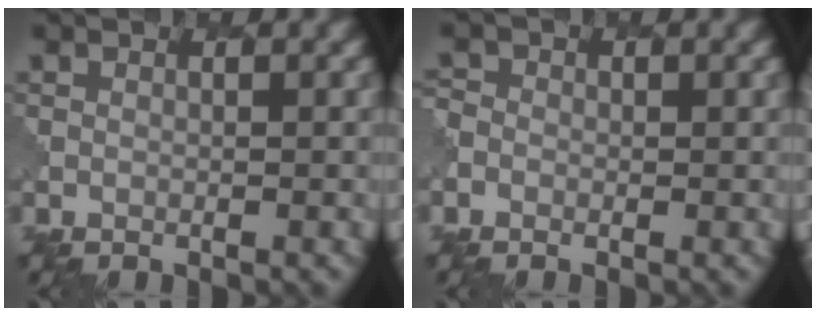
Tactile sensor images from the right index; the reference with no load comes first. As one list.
[{"total": 1.4, "force": [-0.4, 1.3, 0.3], "torque": [0.002, 0.001, -0.011]}]